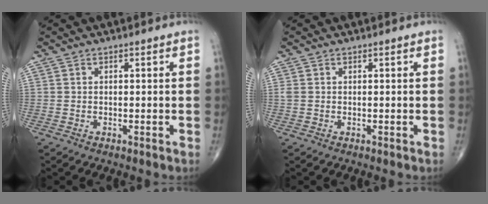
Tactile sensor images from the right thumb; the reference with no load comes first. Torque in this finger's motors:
{"motor_torque": [-0.06, -0.03, 0.19, 0.16, 0.00]}